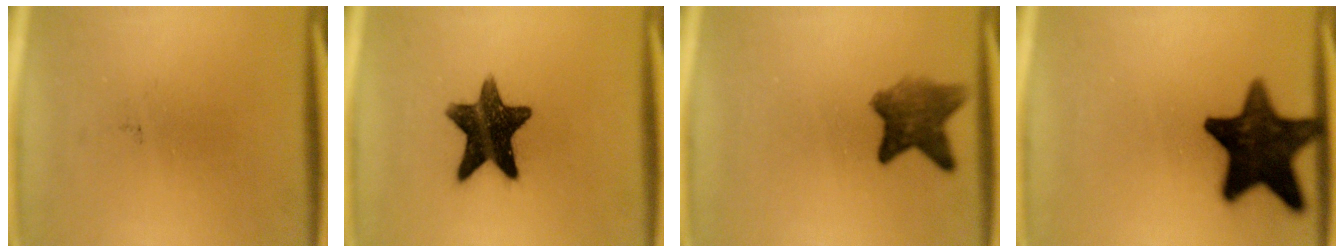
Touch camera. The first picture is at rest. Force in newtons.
{"total": 13.8}
{"total": 6.3}
{"total": 16.9}